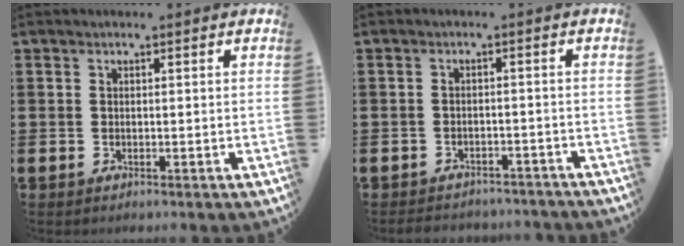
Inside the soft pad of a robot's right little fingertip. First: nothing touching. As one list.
[{"total": 1.8, "force": [-1.8, 0.1, -0.2], "torque": [-0.004, 0.003, -0.040]}]